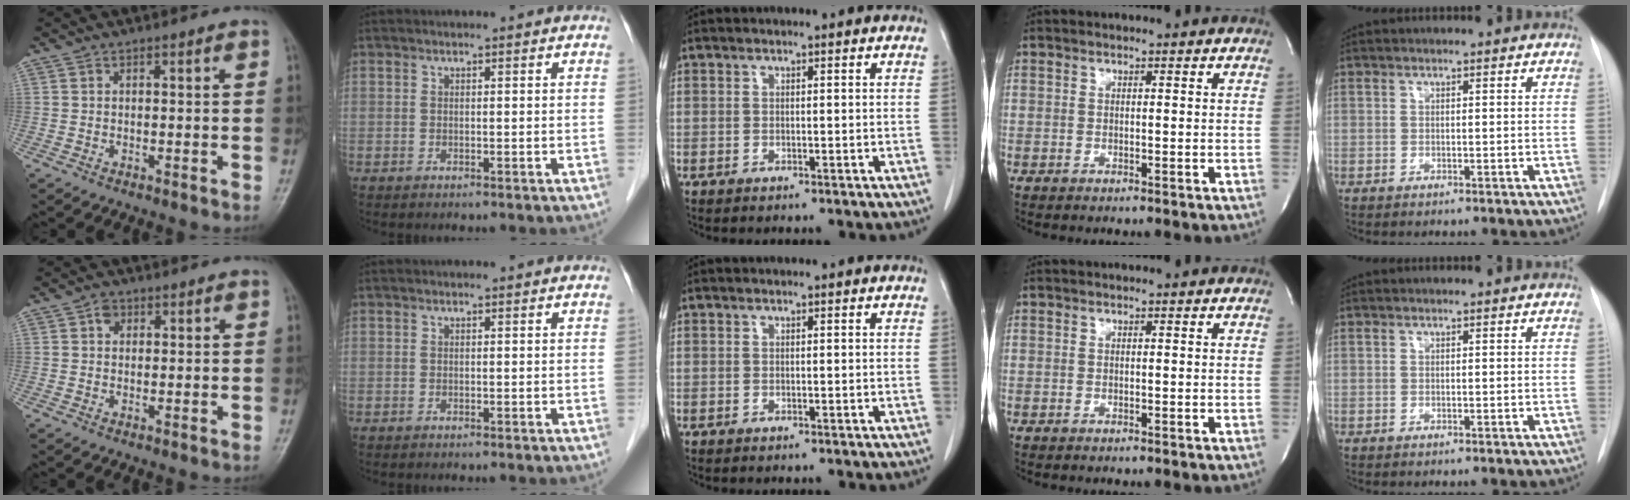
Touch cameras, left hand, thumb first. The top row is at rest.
{"thumb": {"total": 2.1, "force": [0.7, 1.6, 1.0], "torque": [-0.005, 0.001, 0.007]}}